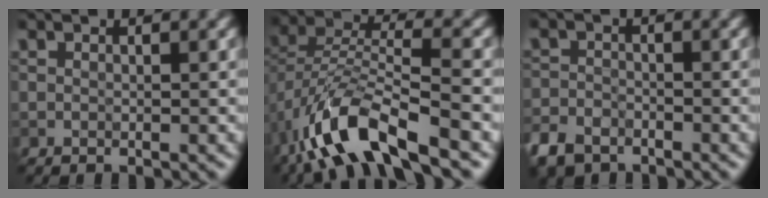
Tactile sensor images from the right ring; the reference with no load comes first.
{"total": 9.7, "force": [-5.8, 3.6, 6.9], "torque": [-0.138, 0.003, -0.115]}
{"total": 3.0, "force": [-2.4, 1.6, 0.7], "torque": [-0.014, -0.004, -0.055]}